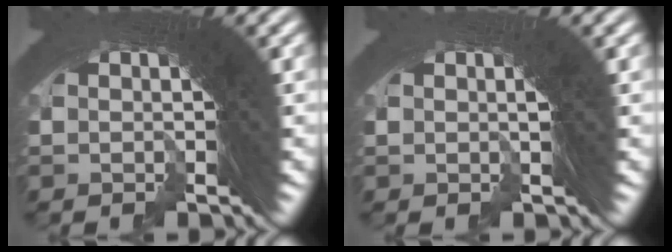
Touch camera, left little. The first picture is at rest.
{"total": 0.7, "force": [0.2, 0.4, 0.5], "torque": [-0.016, 0.001, 0.002]}